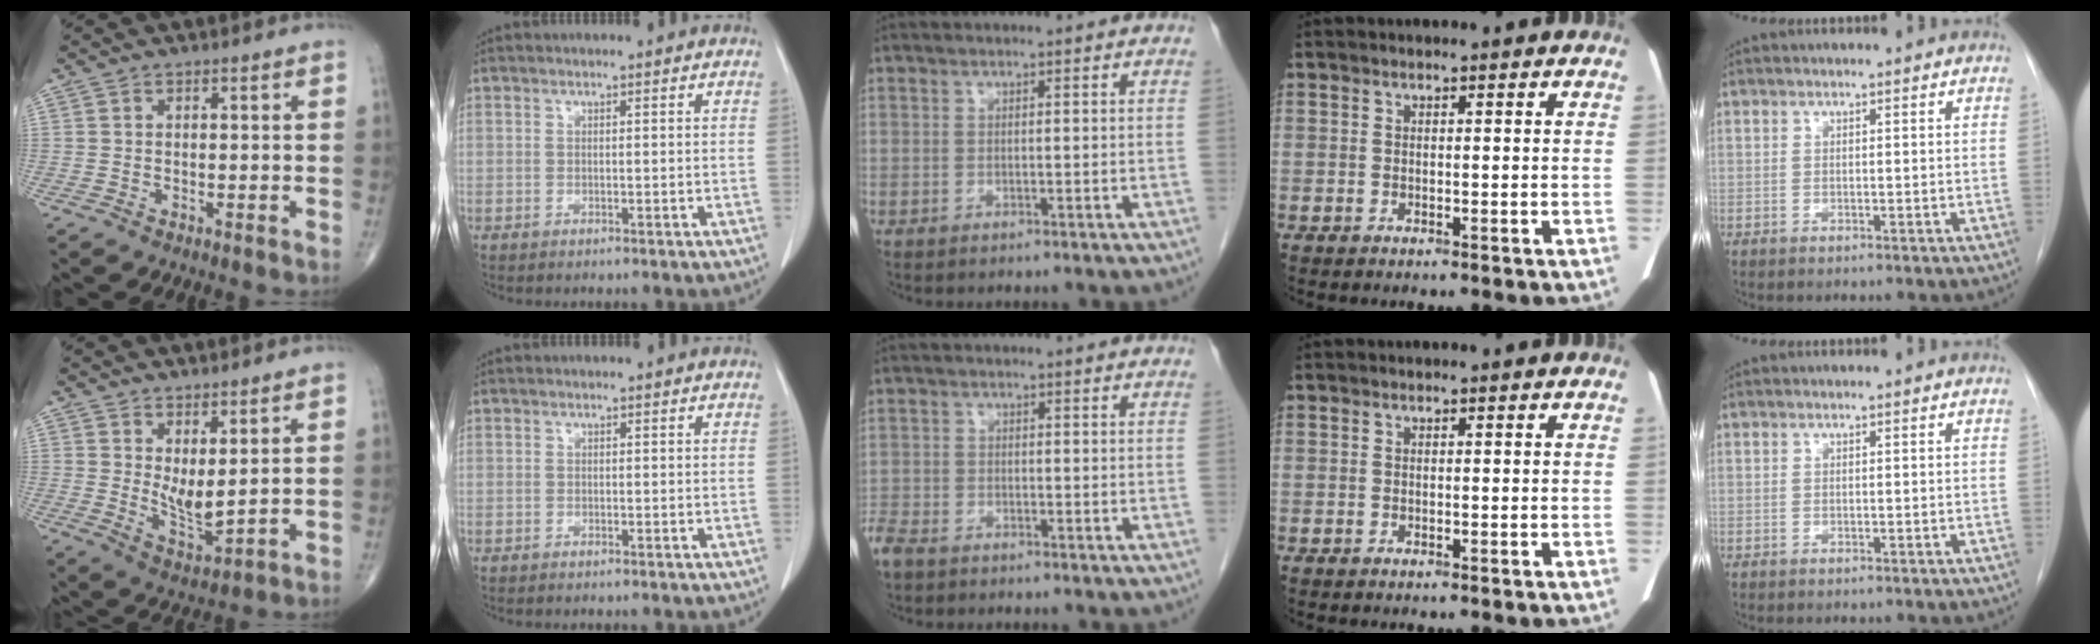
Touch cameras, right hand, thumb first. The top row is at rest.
{"thumb": {"total": 6.2, "force": [2.0, 2.2, 5.4], "torque": [-0.090, -0.033, 0.049]}, "middle": {"total": 3.7, "force": [-3.2, 1.5, 1.3], "torque": [-0.030, -0.005, -0.060]}}